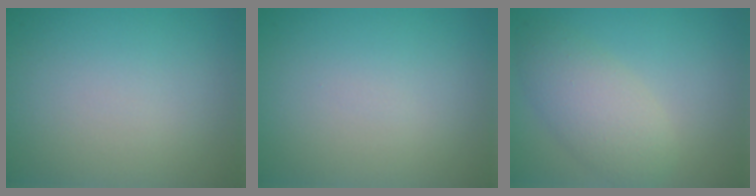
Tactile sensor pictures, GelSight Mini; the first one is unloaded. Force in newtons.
{"total": 0.0}
{"total": 4.0, "press": 3.9, "slide": 0.1}